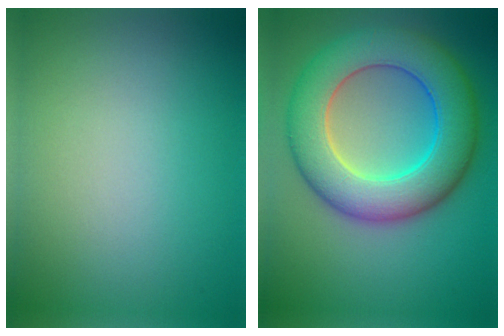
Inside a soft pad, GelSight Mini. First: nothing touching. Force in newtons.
{"total": 10.0, "press": 9.9, "slide": 0.2}